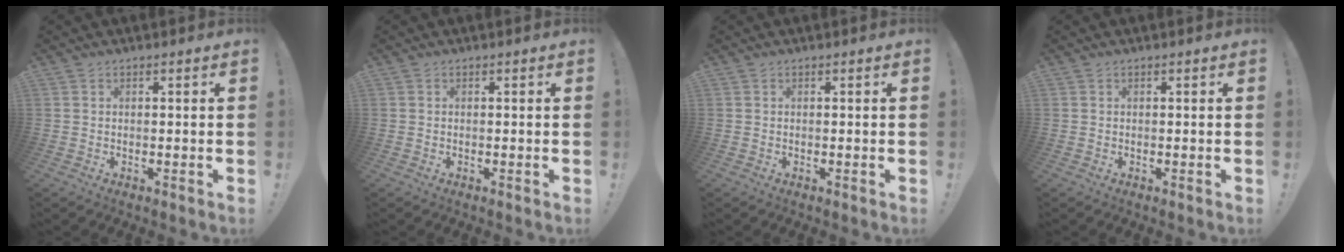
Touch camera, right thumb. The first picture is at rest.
{"total": 0.0}
{"total": 0.0}
{"total": 0.0}